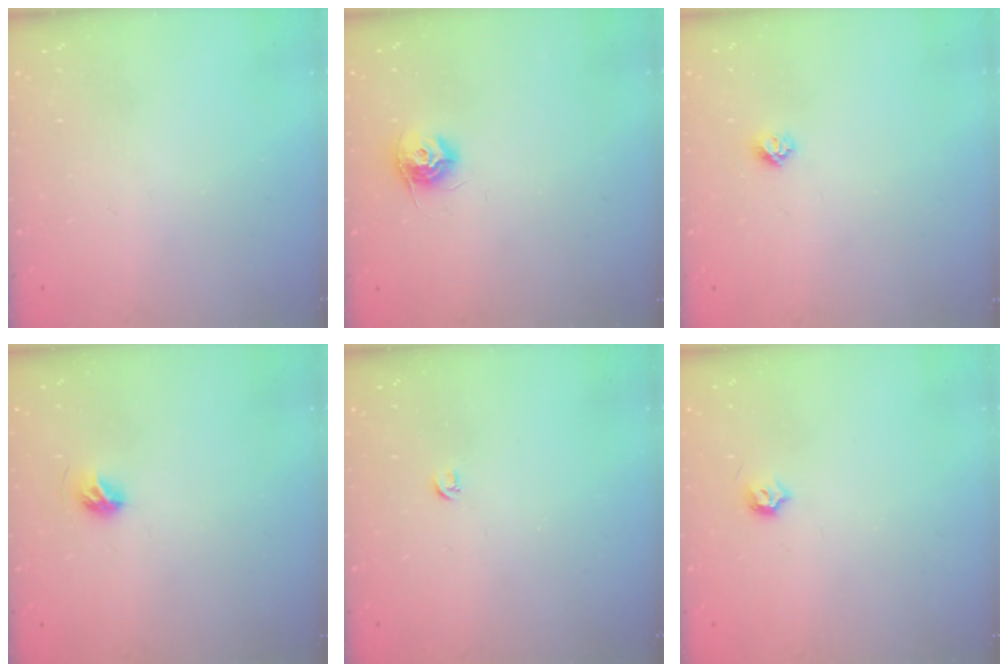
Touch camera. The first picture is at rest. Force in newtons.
{"total": 9.5, "press": 9.5, "slide": 0.3}
{"total": 4.5, "press": 4.4, "slide": 0.5}
{"total": 5.3, "press": 5.2, "slide": 0.9}
{"total": 3.4, "press": 3.4, "slide": 0.5}
{"total": 4.0, "press": 3.9, "slide": 0.7}